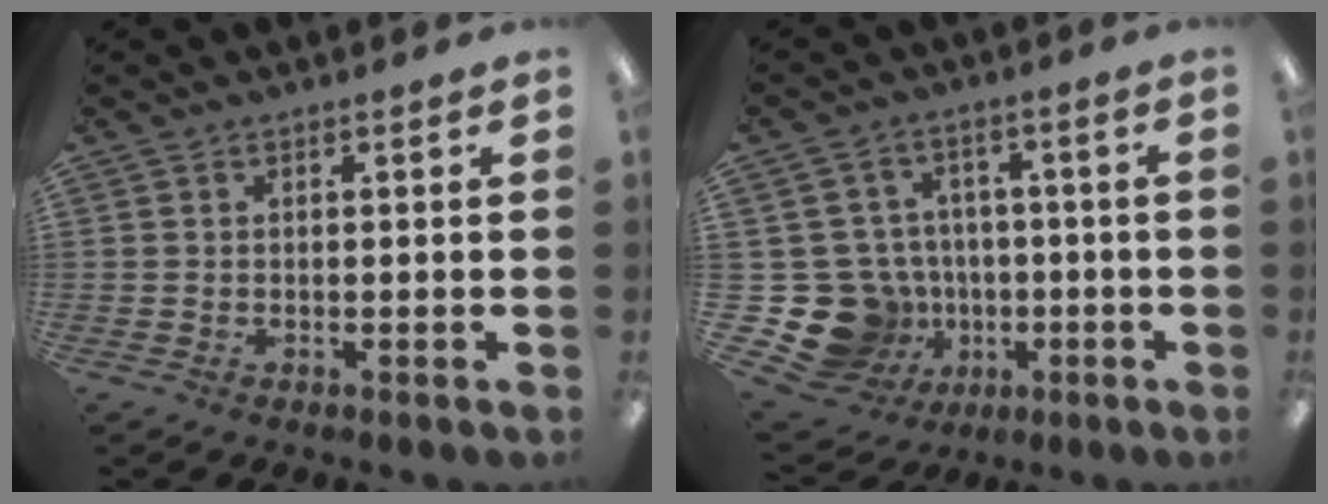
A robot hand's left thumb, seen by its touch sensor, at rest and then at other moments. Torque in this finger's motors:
{"motor_torque": [-0.01, 0.10, 0.12, 0.09, 0.00]}